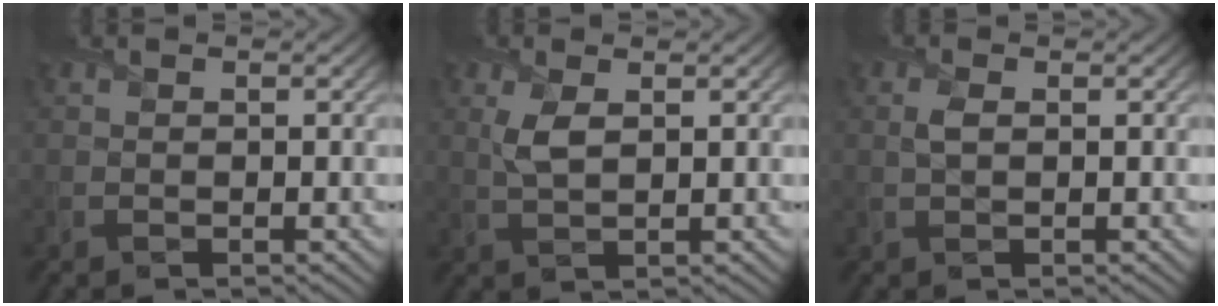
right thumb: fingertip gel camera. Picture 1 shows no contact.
{"total": 2.8, "force": [1.0, 1.2, 2.3], "torque": [-0.059, -0.001, 0.023]}
{"total": 1.0, "force": [0.0, 0.5, 0.8], "torque": [-0.019, 0.000, 0.003]}